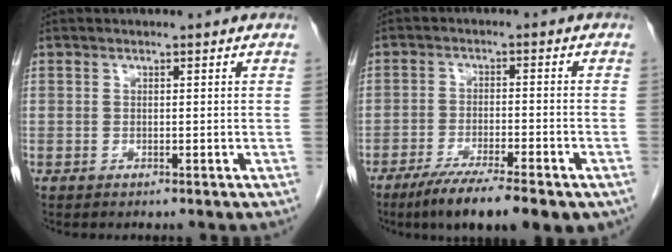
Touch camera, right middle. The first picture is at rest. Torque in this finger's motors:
{"motor_torque": [0.39, -0.31, 0.19, 0.07]}